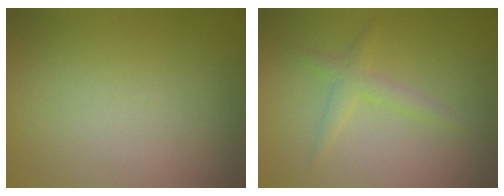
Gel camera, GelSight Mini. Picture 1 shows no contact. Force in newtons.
{"total": 1.8, "press": 1.8, "slide": 0.0}